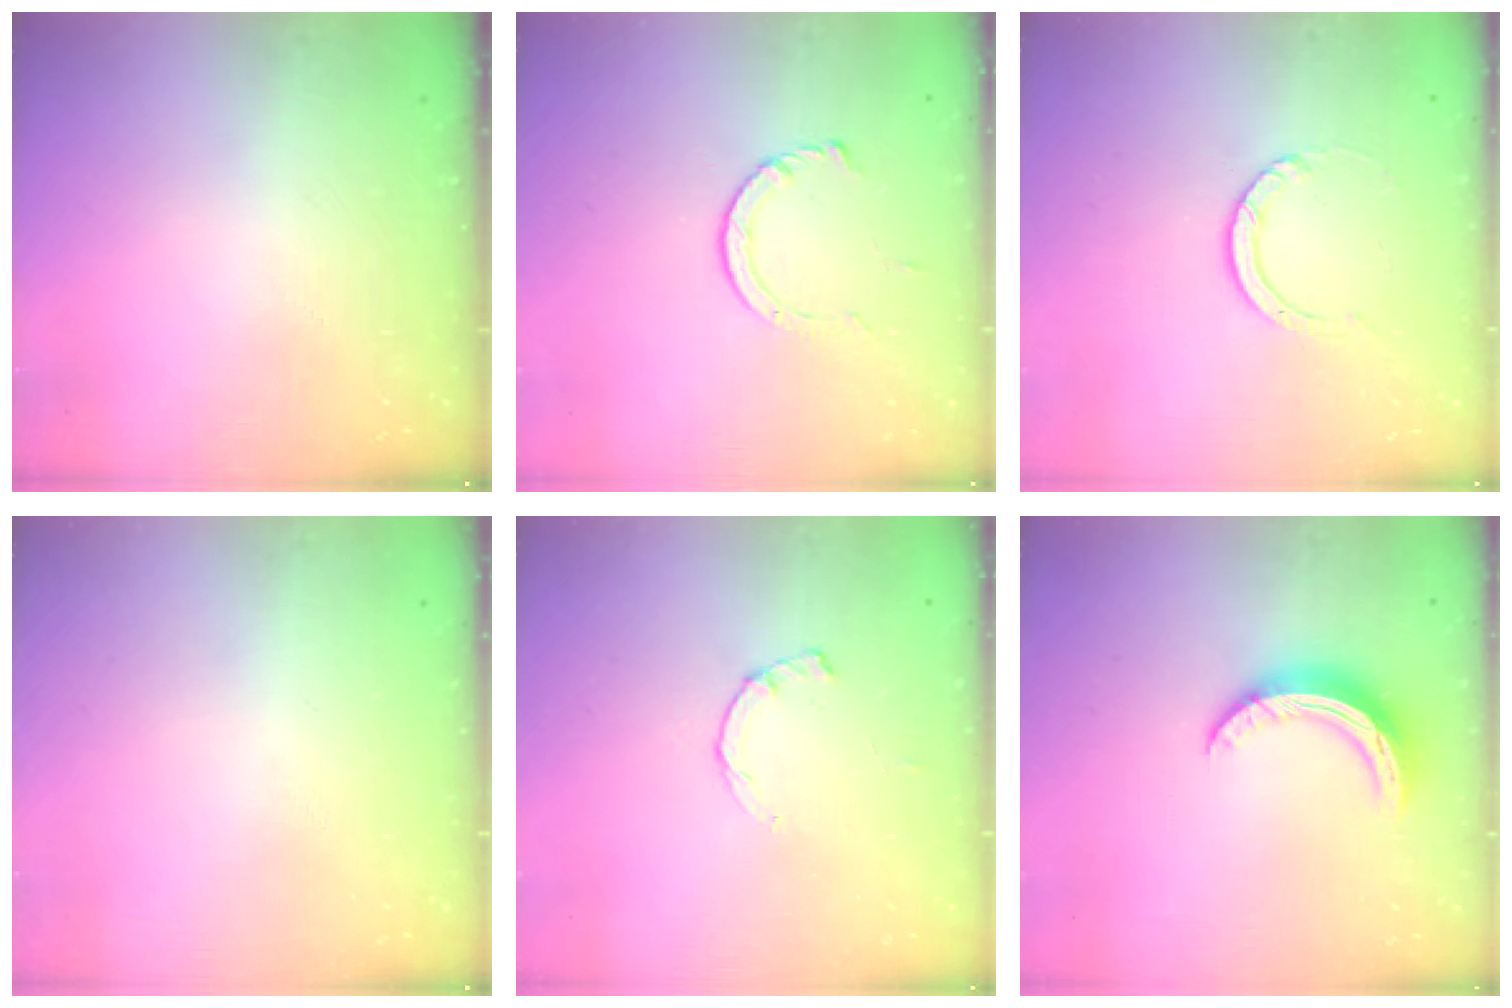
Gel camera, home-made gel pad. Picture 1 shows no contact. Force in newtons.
{"total": 3.9, "press": 3.9, "slide": 0.4}
{"total": 3.0, "press": 3.0, "slide": 0.3}
{"total": 0.0}
{"total": 1.2, "press": 1.2, "slide": 0.3}
{"total": 10.7, "press": 10.7, "slide": 0.2}